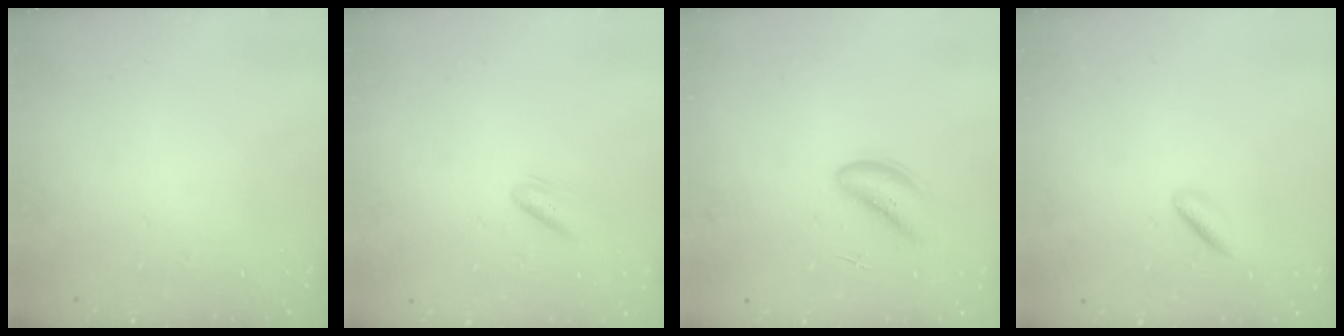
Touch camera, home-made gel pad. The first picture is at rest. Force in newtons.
{"total": 3.9, "press": 3.6, "slide": 1.3}
{"total": 2.7, "press": 2.7, "slide": 0.3}
{"total": 1.6, "press": 1.5, "slide": 0.6}